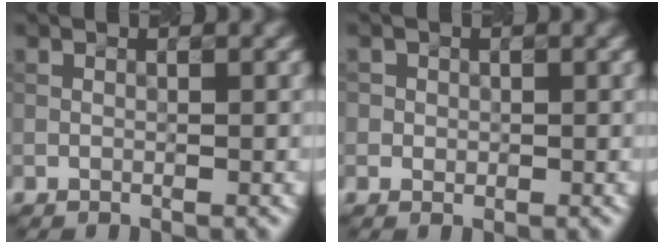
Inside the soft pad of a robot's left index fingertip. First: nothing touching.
{"total": 1.3, "force": [0.5, 1.1, 0.4], "torque": [-0.004, 0.005, 0.011]}